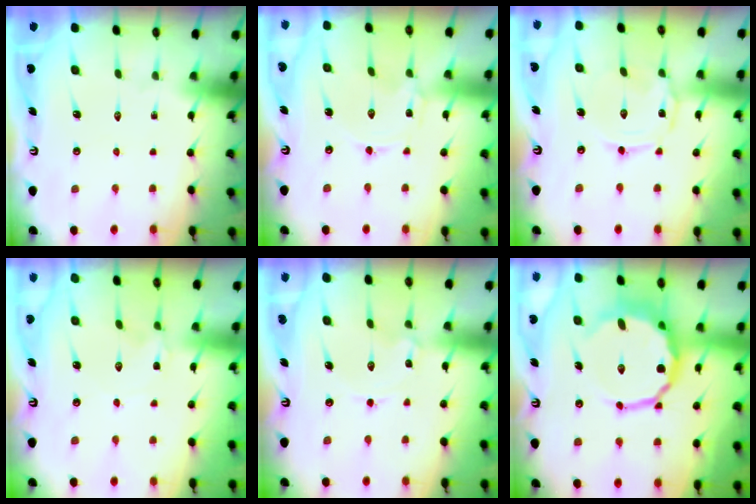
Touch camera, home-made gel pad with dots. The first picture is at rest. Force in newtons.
{"total": 0.0}
{"total": 1.8, "press": 1.8, "slide": 0.3}
{"total": 1.5, "press": 1.4, "slide": 0.2}
{"total": 0.8, "press": 0.8, "slide": 0.1}
{"total": 11.8, "press": 11.2, "slide": 3.7}